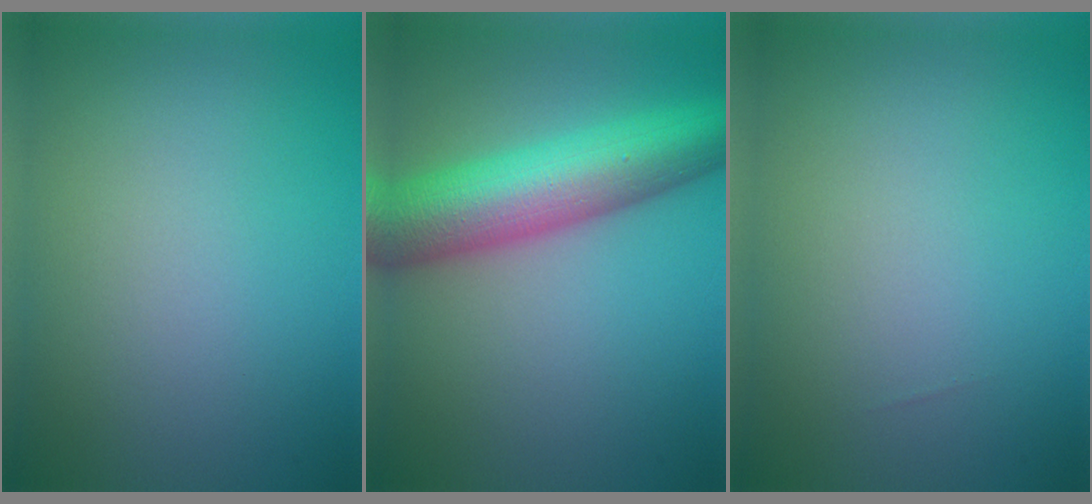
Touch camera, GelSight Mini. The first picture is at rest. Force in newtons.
{"total": 9.9, "press": 9.9, "slide": 0.4}
{"total": 0.0}